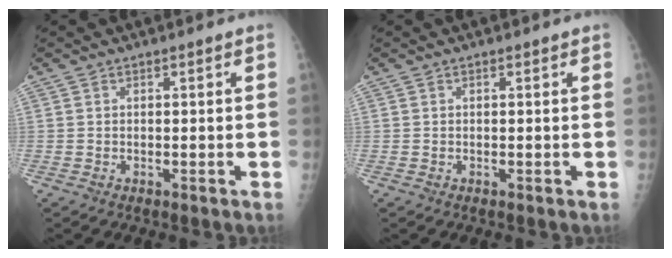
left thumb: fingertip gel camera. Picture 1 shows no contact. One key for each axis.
{"total": 0.0}